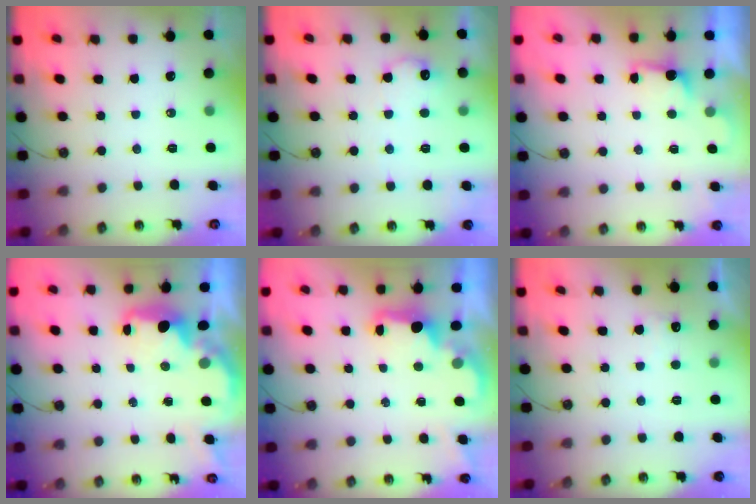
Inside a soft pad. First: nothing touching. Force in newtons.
{"total": 8.2, "press": 8.2, "slide": 0.6}
{"total": 1.1, "press": 0.7, "slide": 0.8}
{"total": 2.8, "press": 2.8, "slide": 0.4}
{"total": 2.4, "press": 2.2, "slide": 0.8}
{"total": 4.8, "press": 4.6, "slide": 1.2}